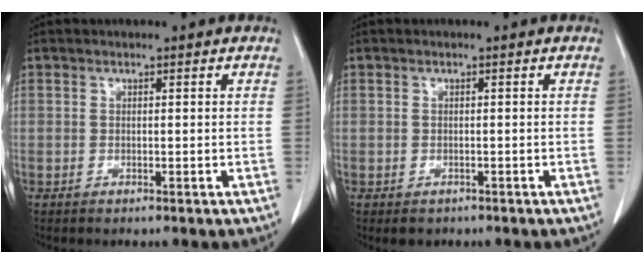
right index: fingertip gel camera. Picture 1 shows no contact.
{"total": 1.5, "force": [-0.9, 1.1, 0.3], "torque": [-0.007, 0.001, -0.007]}